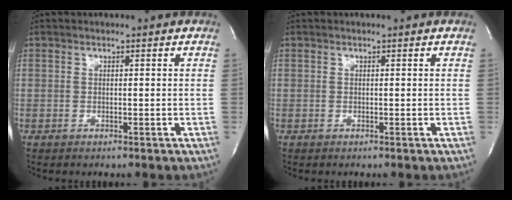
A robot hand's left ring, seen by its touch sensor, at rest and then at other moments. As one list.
[{"total": 0.0}]